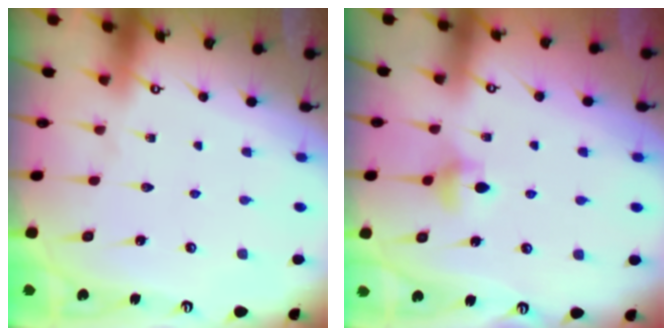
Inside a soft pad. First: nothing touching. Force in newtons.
{"total": 6.1, "press": 6.1, "slide": 0.9}